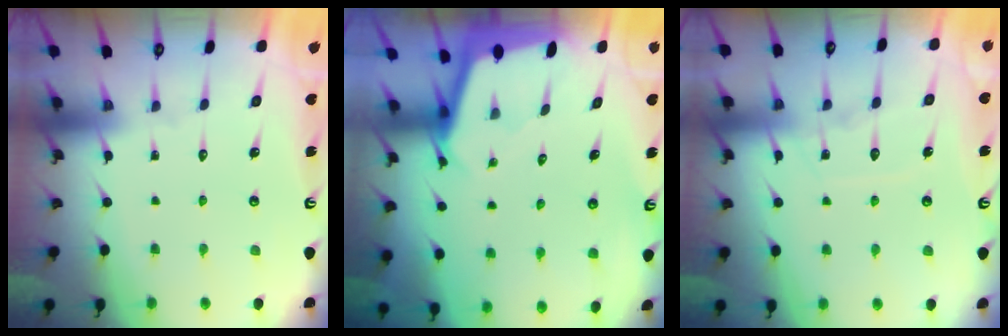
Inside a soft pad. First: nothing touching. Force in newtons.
{"total": 2.4, "press": 2.4, "slide": 0.1}
{"total": 10.5, "press": 10.5, "slide": 1.0}